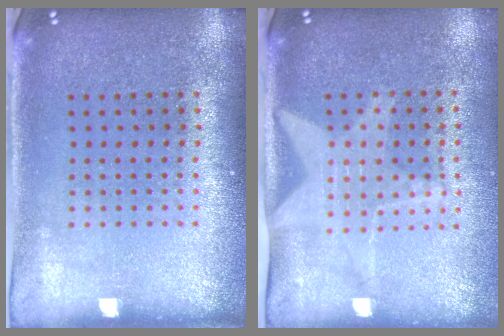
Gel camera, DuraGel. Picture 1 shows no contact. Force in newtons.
{"total": 1.8, "press": 1.5, "slide": 1.1}